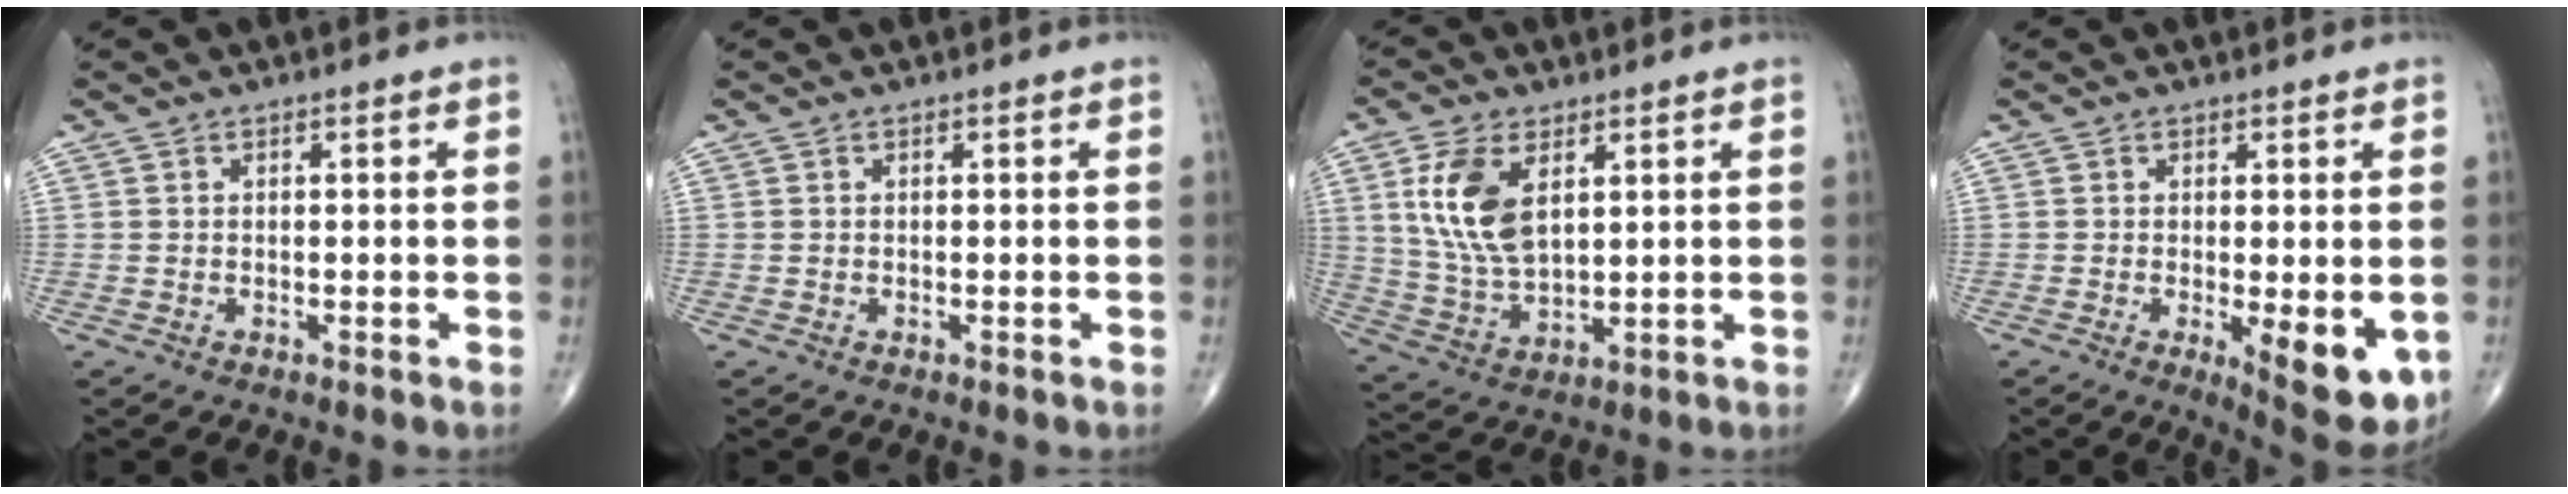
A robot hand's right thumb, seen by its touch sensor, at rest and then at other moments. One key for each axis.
{"total": 0.0}
{"total": 11.8, "fx": 3.9, "fy": 6.3, "fz": 9.2, "tx": -0.183, "ty": -0.014, "tz": 0.083}
{"total": 9.8, "fx": -2.2, "fy": 3.2, "fz": 8.9, "tx": -0.115, "ty": -0.024, "tz": -0.023}